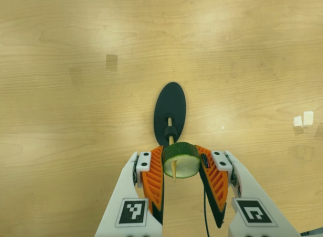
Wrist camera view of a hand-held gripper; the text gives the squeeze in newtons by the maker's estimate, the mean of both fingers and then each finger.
{"total": 12.0, "left": 11.4, "right": 12.6}